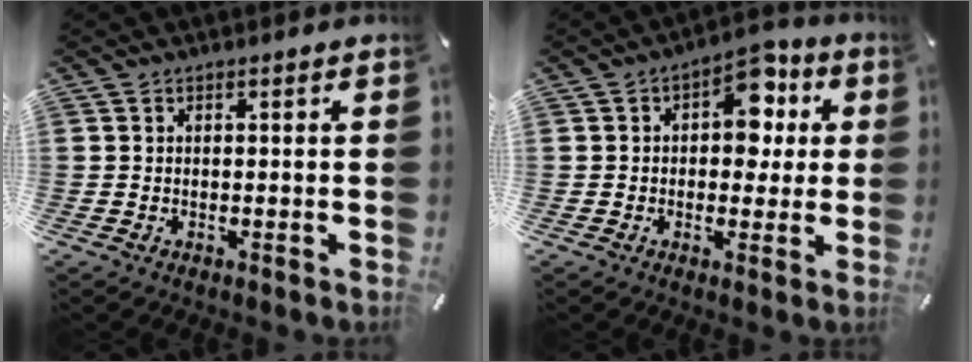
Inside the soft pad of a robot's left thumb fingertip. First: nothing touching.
{"total": 10.0, "force": [2.5, 6.7, 7.1], "torque": [-0.078, -0.007, 0.036]}